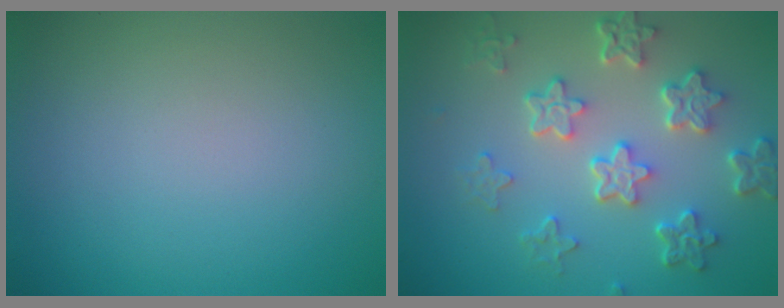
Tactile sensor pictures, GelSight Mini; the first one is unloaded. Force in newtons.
{"total": 5.7, "press": 4.2, "slide": 3.8}